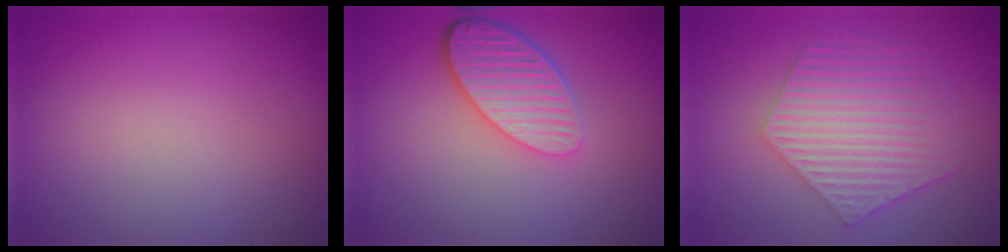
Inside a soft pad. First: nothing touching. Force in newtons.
{"total": 5.0, "press": 3.9, "slide": 3.2}
{"total": 6.0, "press": 4.3, "slide": 4.1}